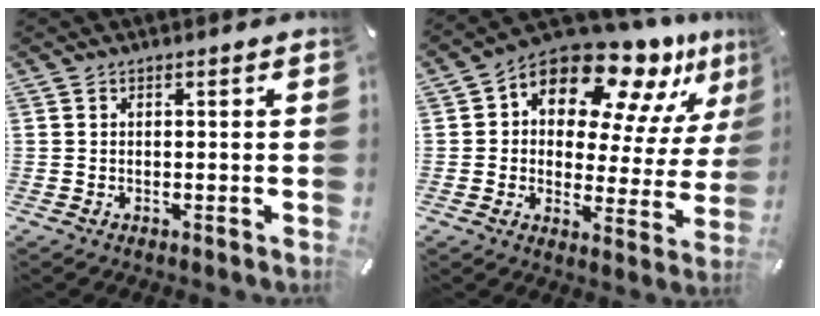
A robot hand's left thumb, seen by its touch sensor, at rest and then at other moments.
{"total": 14.6, "force": [10.9, 6.9, 6.7], "torque": [-0.112, -0.099, 0.185]}